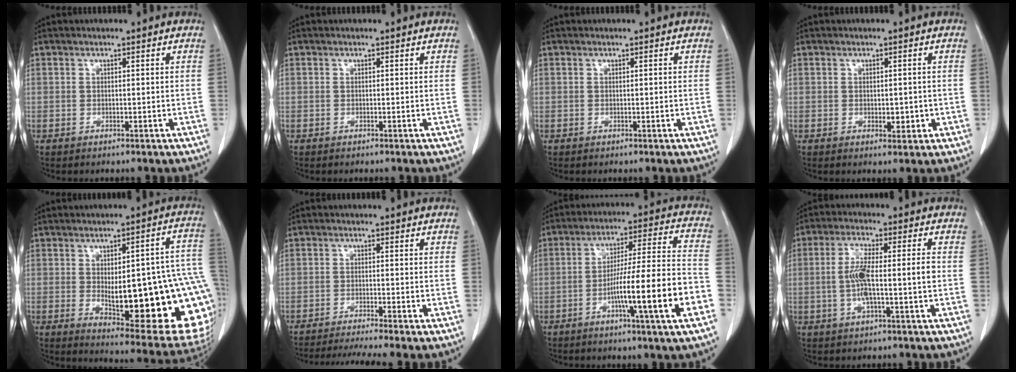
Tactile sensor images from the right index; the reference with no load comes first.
{"total": 0.0}
{"total": 0.0}
{"total": 2.1, "force": [-0.2, 1.2, 1.6], "torque": [-0.018, 0.001, 0.004]}
{"total": 26.0, "force": [-3.9, 5.9, 25.0], "torque": [-0.233, 0.008, -0.029]}
{"total": 7.9, "force": [-6.7, -1.2, 3.9], "torque": [-0.052, -0.015, -0.106]}
{"total": 16.1, "force": [-5.6, -0.3, 15.1], "torque": [-0.247, 0.004, -0.088]}
{"total": 7.5, "force": [-0.8, 0.9, 7.4], "torque": [-0.147, 0.011, -0.015]}